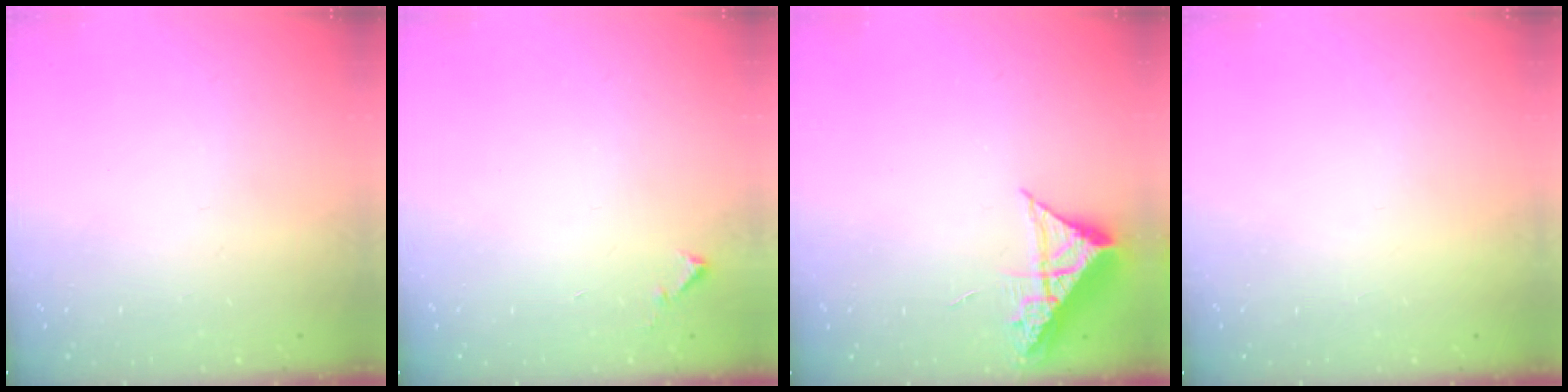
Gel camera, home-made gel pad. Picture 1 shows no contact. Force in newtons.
{"total": 5.8, "press": 5.8, "slide": 0.4}
{"total": 8.4, "press": 8.4, "slide": 0.8}
{"total": 1.5, "press": 1.5, "slide": 0.1}